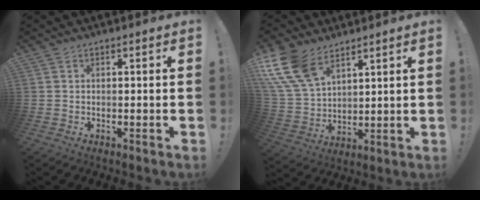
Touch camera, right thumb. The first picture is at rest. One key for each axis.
{"total": 14.9, "fx": 9.2, "fy": 8.6, "fz": 8.0, "tx": -0.173, "ty": -0.054, "tz": 0.174}